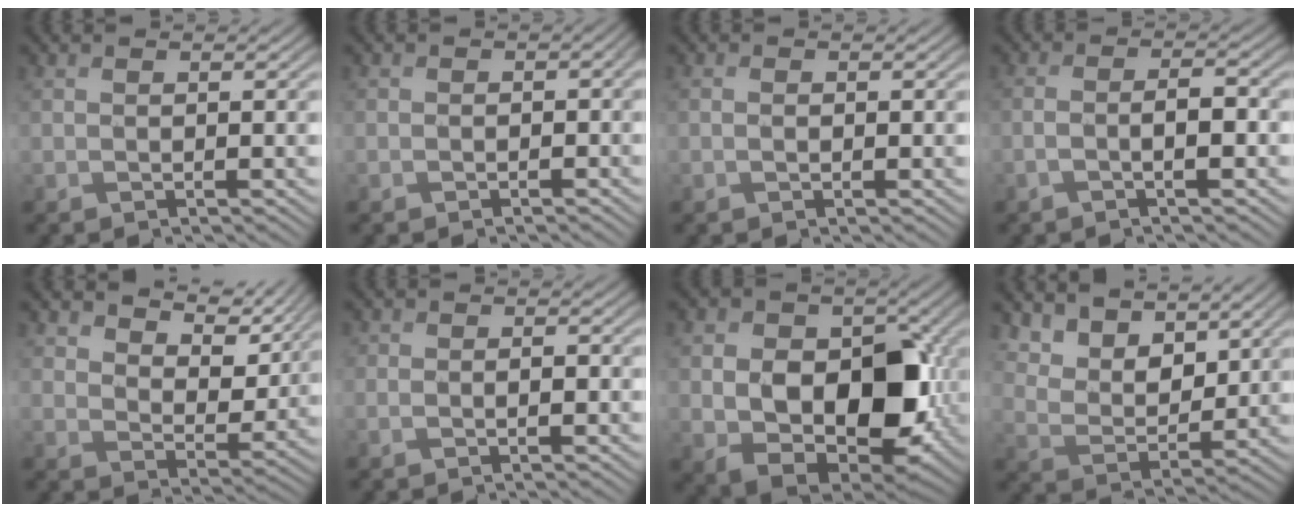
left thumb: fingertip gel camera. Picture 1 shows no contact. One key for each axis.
{"total": 1.5, "fx": -0.6, "fy": 1.3, "fz": 0.5, "tx": -0.005, "ty": -0.009, "tz": -0.014}
{"total": 0.8, "fx": -0.1, "fy": 0.5, "fz": 0.6, "tx": -0.009, "ty": -0.002, "tz": 0.002}
{"total": 3.0, "fx": -1.3, "fy": 0.8, "fz": 2.6, "tx": -0.052, "ty": 0.006, "tz": -0.029}
{"total": 8.8, "fx": 6.0, "fy": 4.8, "fz": 4.3, "tx": -0.094, "ty": -0.003, "tz": 0.098}
{"total": 2.1, "fx": -0.5, "fy": 1.4, "fz": 1.5, "tx": -0.016, "ty": 0.004, "tz": -0.012}
{"total": 14.2, "fx": -1.0, "fy": 9.8, "fz": 10.2, "tx": -0.175, "ty": -0.020, "tz": -0.010}
{"total": 8.6, "fx": 6.5, "fy": 4.0, "fz": 3.9, "tx": -0.102, "ty": -0.024, "tz": 0.135}